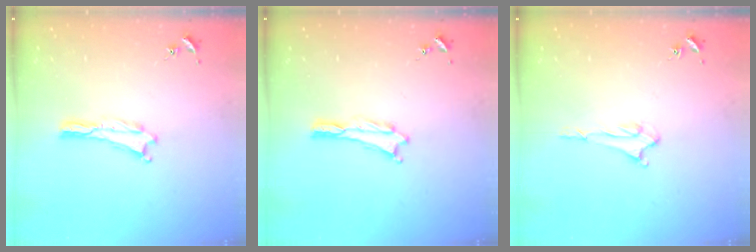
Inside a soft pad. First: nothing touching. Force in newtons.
{"total": 0.0}
{"total": 1.5, "press": 1.5, "slide": 0.2}